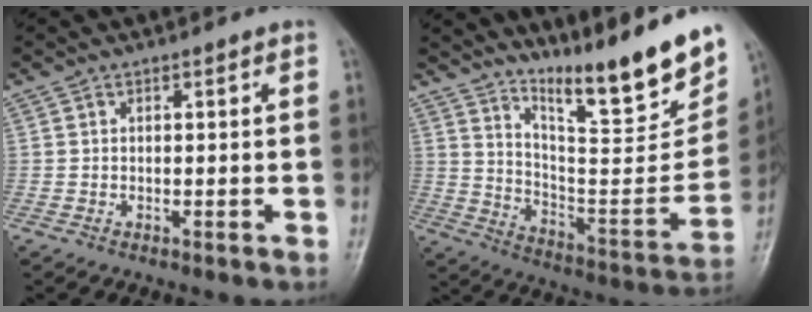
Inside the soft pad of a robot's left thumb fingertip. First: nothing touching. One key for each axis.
{"total": 21.9, "fx": 15.9, "fy": 3.5, "fz": 14.7, "tx": -0.194, "ty": -0.099, "tz": 0.260}